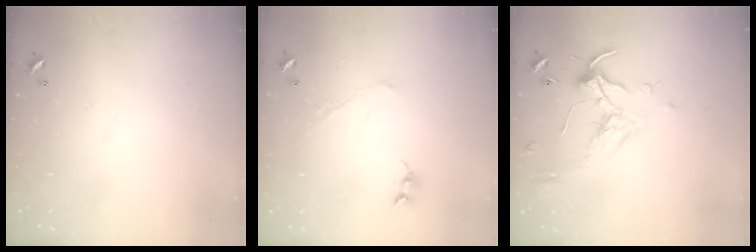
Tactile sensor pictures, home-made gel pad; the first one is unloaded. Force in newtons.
{"total": 1.0, "press": 0.9, "slide": 0.4}
{"total": 0.5, "press": 0.4, "slide": 0.4}